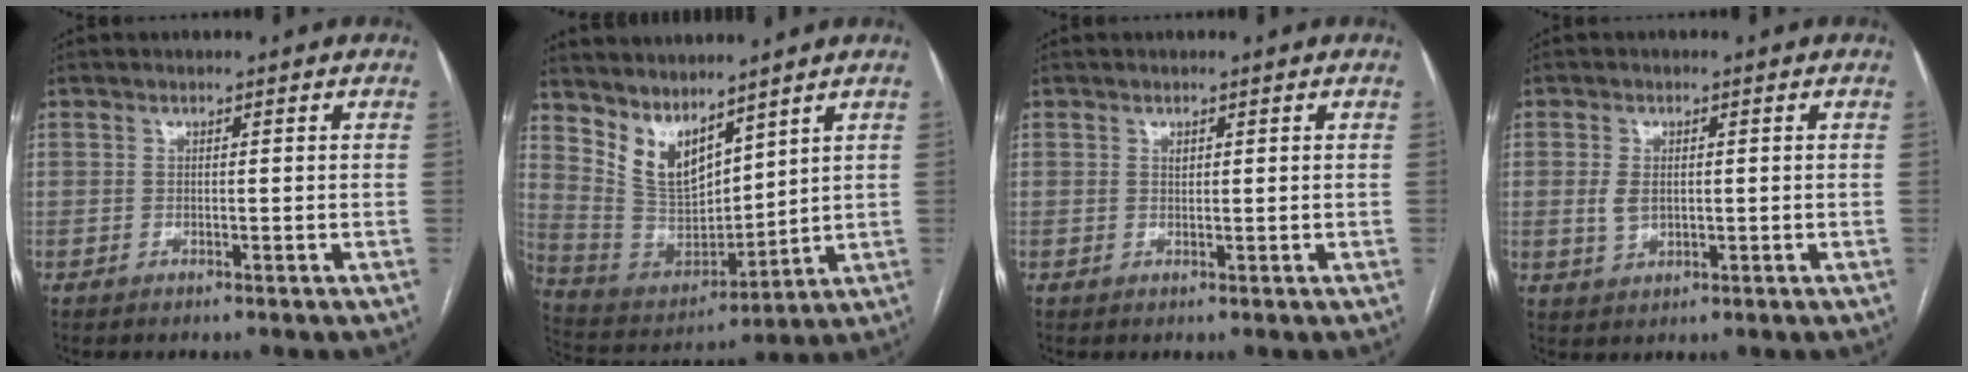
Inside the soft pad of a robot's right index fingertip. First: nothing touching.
{"total": 10.3, "force": [7.7, 4.2, 5.5], "torque": [-0.115, 0.002, 0.177]}
{"total": 0.7, "force": [0.4, 0.5, 0.4], "torque": [-0.008, -0.001, 0.007]}
{"total": 3.1, "force": [0.1, 2.0, 2.4], "torque": [-0.049, 0.001, 0.009]}